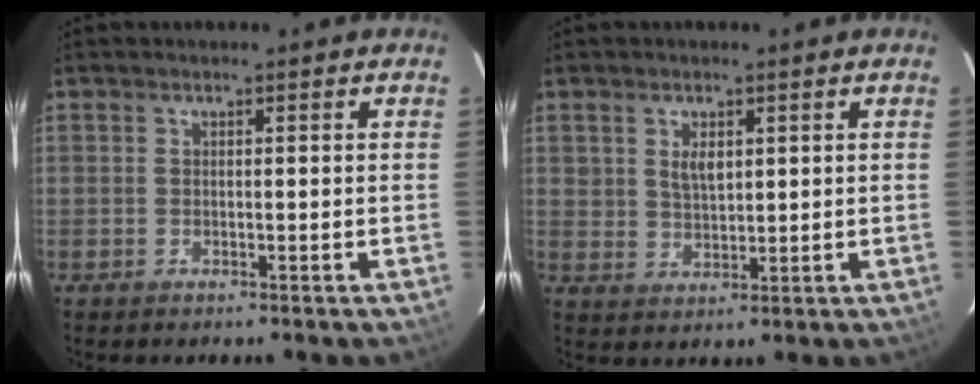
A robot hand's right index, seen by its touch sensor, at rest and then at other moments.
{"total": 3.9, "force": [1.5, 2.6, 2.5], "torque": [-0.042, 0.002, 0.033]}